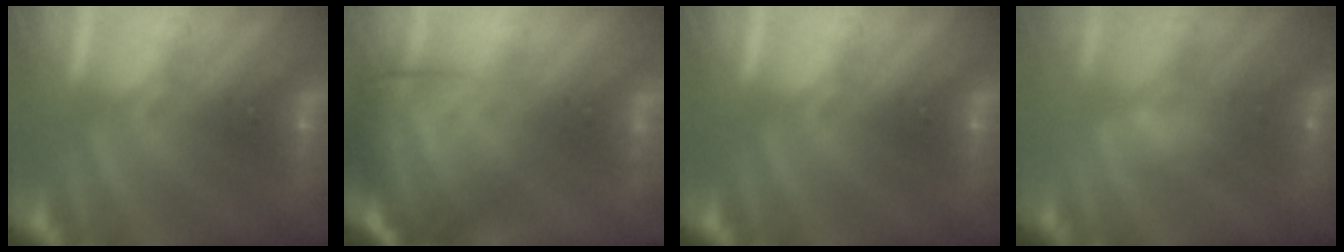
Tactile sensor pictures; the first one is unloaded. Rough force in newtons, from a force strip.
{"total": 7.2}
{"total": 0.0}
{"total": 2.8}